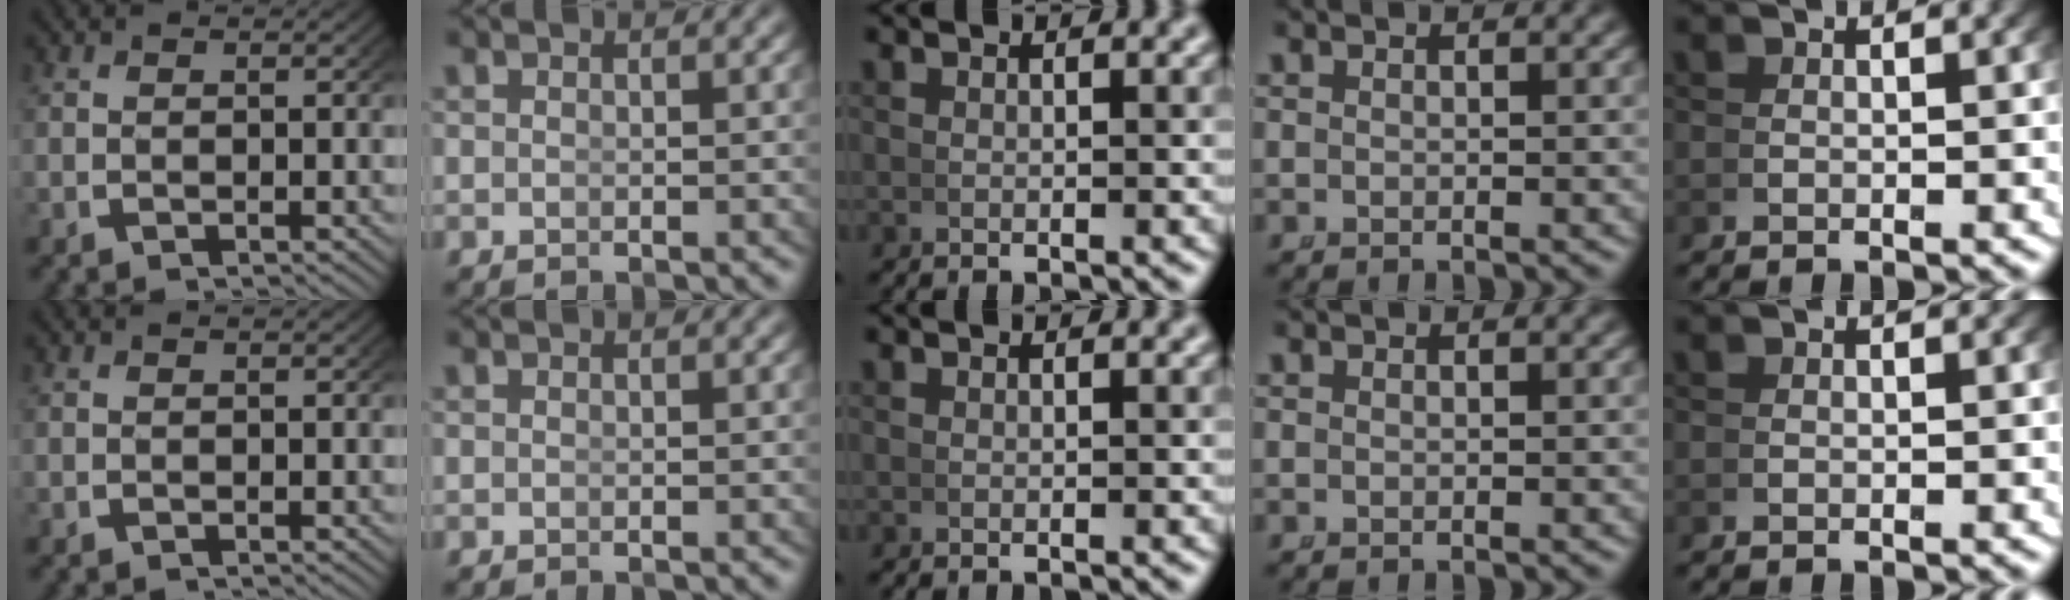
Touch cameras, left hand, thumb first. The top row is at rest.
{}